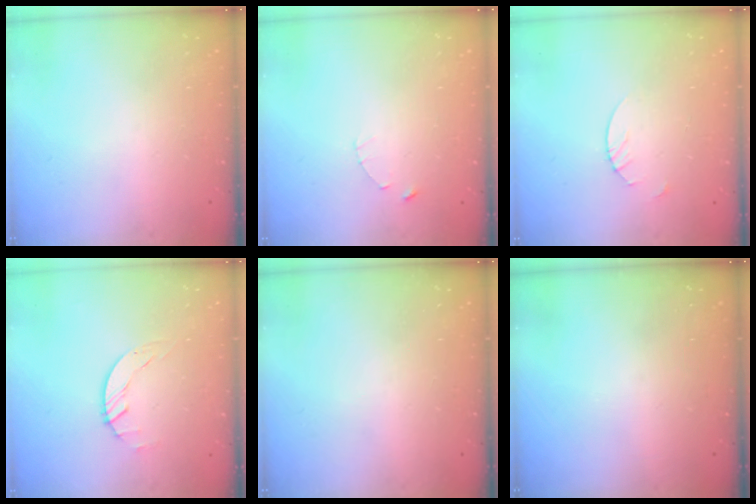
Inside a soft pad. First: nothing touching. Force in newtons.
{"total": 1.0, "press": 1.0, "slide": 0.2}
{"total": 1.8, "press": 1.8, "slide": 0.2}
{"total": 1.7, "press": 1.7, "slide": 0.1}
{"total": 0.0}
{"total": 0.0}